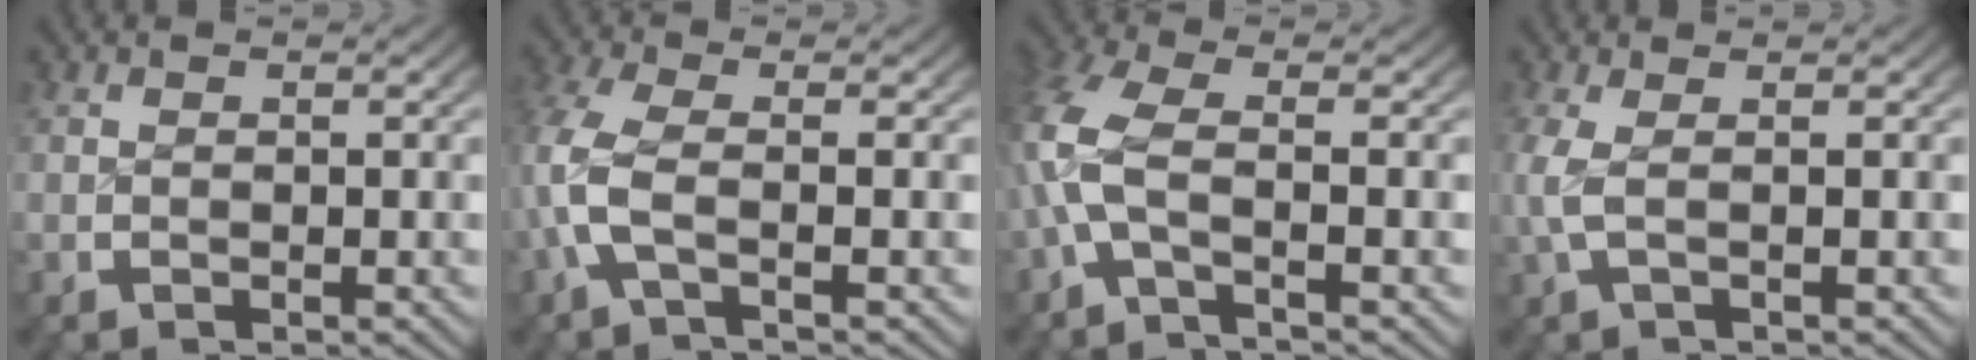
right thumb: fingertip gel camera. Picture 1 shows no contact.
{"total": 5.2, "force": [-0.4, 3.0, 4.3], "torque": [-0.134, -0.015, -0.001]}
{"total": 5.5, "force": [-0.5, 3.1, 4.5], "torque": [-0.135, -0.015, -0.005]}
{"total": 3.0, "force": [0.4, 1.1, 2.8], "torque": [-0.079, -0.004, 0.010]}